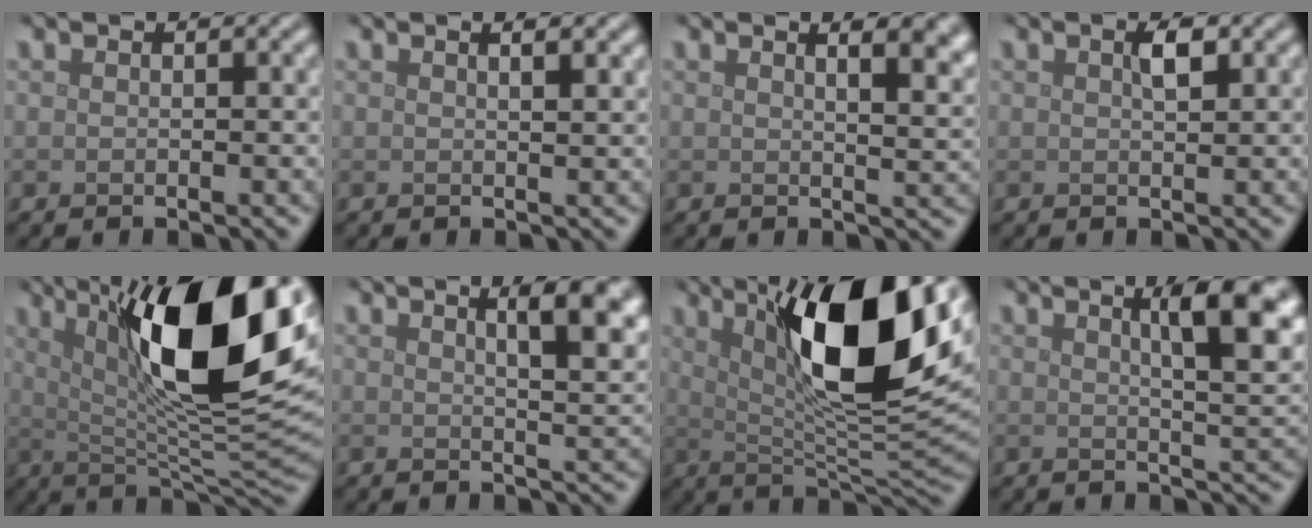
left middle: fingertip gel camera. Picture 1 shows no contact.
{"total": 2.1, "force": [1.2, 0.7, 1.5], "torque": [-0.013, 0.007, 0.003]}
{"total": 7.3, "force": [3.8, 3.3, 5.3], "torque": [-0.023, 0.033, 0.029]}
{"total": 1.5, "force": [0.7, 0.4, 1.2], "torque": [-0.025, 0.002, 0.013]}
{"total": 16.0, "force": [5.4, 5.1, 14.2], "torque": [-0.216, 0.000, 0.082]}
{"total": 6.6, "force": [3.1, 2.1, 5.5], "torque": [-0.040, 0.018, 0.037]}
{"total": 13.6, "force": [4.8, 3.9, 12.1], "torque": [-0.184, 0.002, 0.079]}
{"total": 8.1, "force": [3.2, 2.1, 7.2], "torque": [-0.073, 0.016, 0.044]}